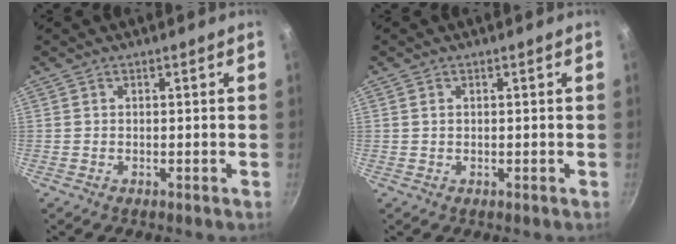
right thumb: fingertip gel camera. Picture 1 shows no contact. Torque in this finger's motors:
{"motor_torque": [-0.47, 0.10, -0.39, 0.23, 0.00]}